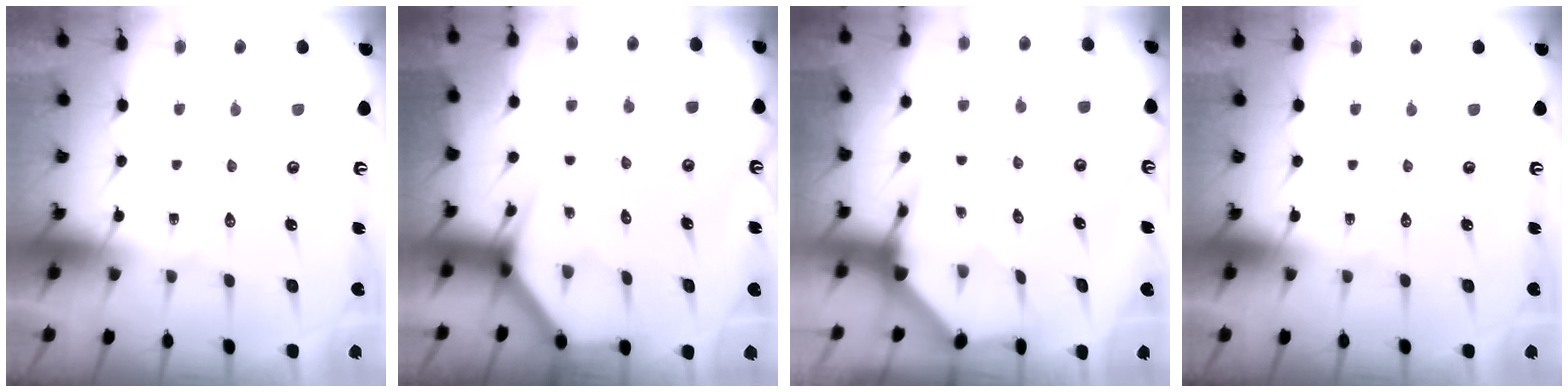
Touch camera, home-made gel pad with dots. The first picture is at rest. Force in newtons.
{"total": 3.4, "press": 3.4, "slide": 0.2}
{"total": 4.0, "press": 3.9, "slide": 0.4}
{"total": 0.0}